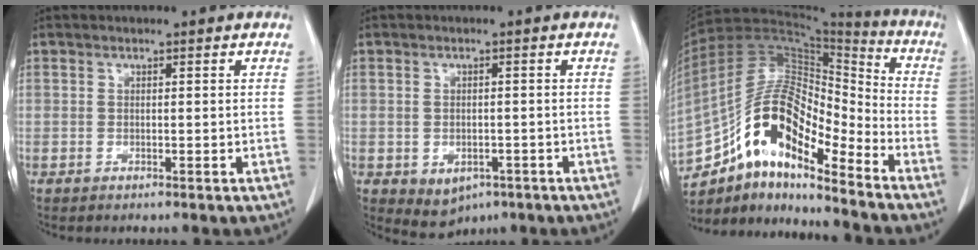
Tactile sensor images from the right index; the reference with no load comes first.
{"total": 4.5, "force": [-2.1, 3.4, 2.1], "torque": [-0.026, -0.002, -0.013]}
{"total": 15.9, "force": [-10.3, 5.0, 11.0], "torque": [-0.195, 0.048, -0.177]}